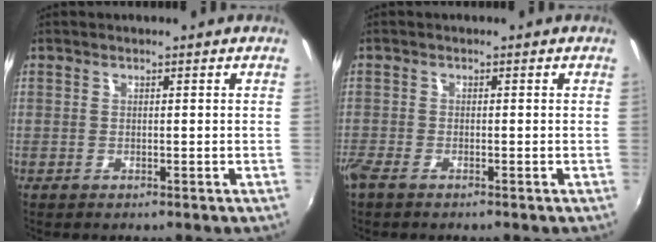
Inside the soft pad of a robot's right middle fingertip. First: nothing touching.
{"total": 2.7, "force": [-2.1, 0.7, 1.5], "torque": [-0.040, -0.010, -0.043]}